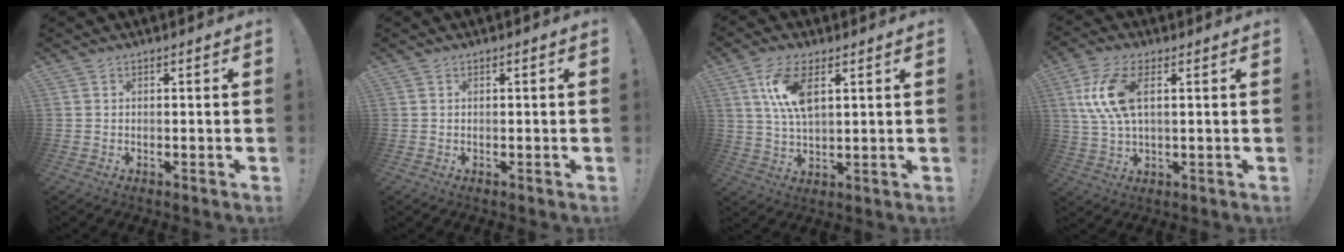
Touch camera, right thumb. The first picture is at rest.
{"total": 0.0}
{"total": 10.4, "force": [3.8, 4.6, 8.5], "torque": [-0.163, -0.008, 0.067]}
{"total": 12.1, "force": [3.1, 5.6, 10.3], "torque": [-0.207, -0.006, 0.057]}